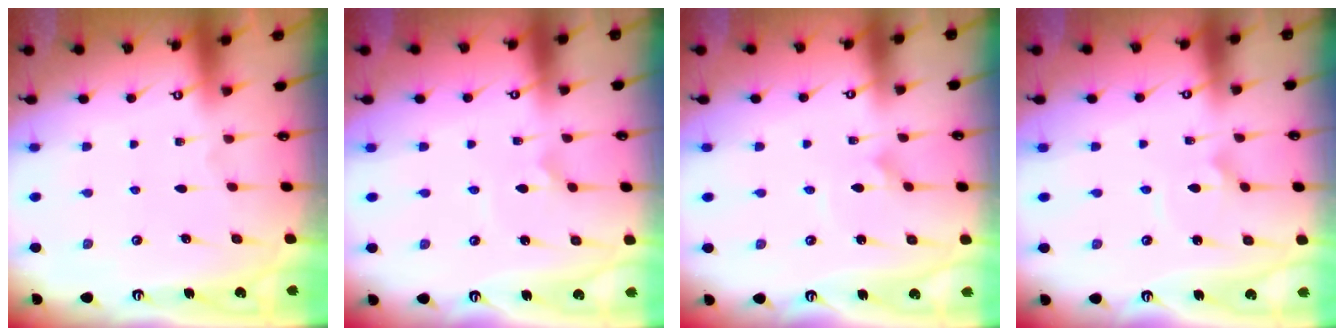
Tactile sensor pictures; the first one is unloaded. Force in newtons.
{"total": 2.6, "press": 2.6, "slide": 0.1}
{"total": 1.3, "press": 1.3, "slide": 0.0}
{"total": 2.1, "press": 2.1, "slide": 0.0}